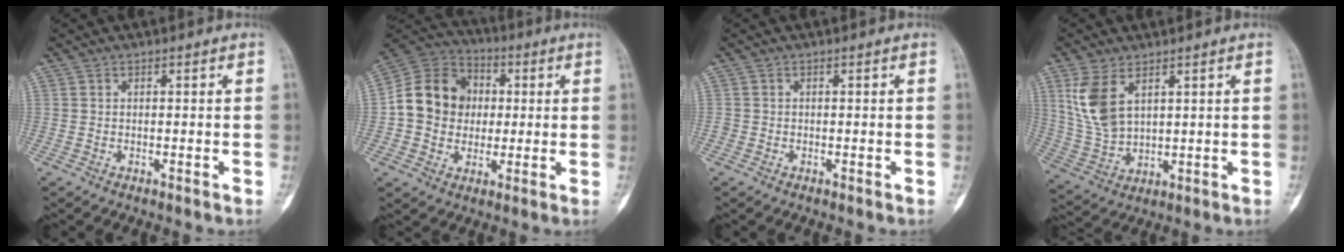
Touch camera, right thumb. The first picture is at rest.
{"total": 14.6, "force": [0.5, 12.8, 7.1], "torque": [-0.102, 0.024, 0.002]}
{"total": 0.6, "force": [-0.2, 0.6, 0.1], "torque": [0.000, 0.004, -0.005]}
{"total": 9.8, "force": [4.2, 5.4, 7.0], "torque": [-0.145, -0.013, 0.099]}